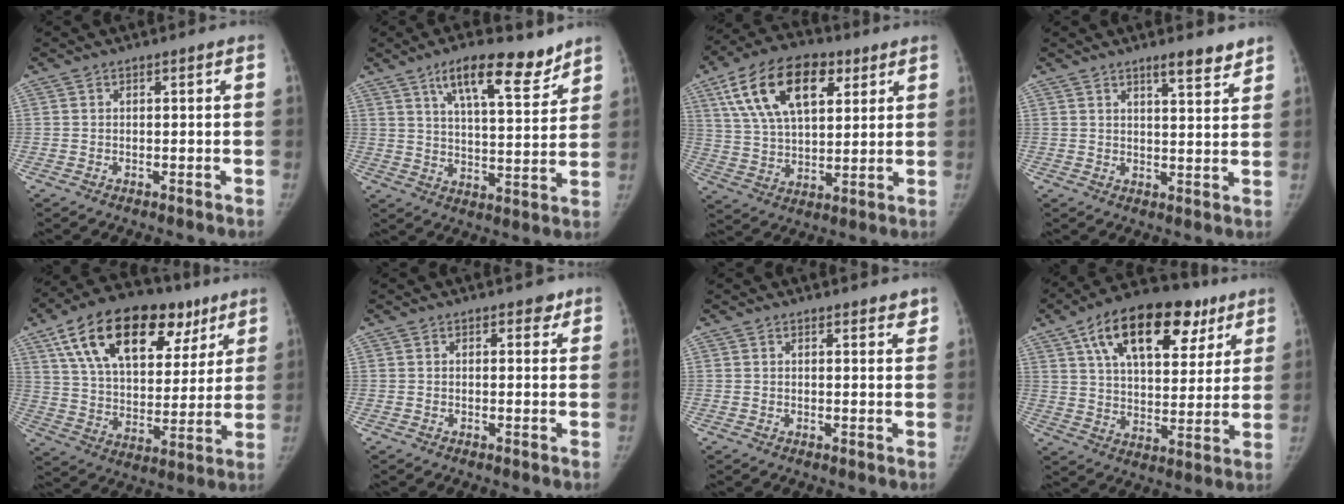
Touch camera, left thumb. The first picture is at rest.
{"total": 13.5, "force": [9.1, 4.5, 8.9], "torque": [-0.109, -0.046, 0.148]}
{"total": 19.0, "force": [8.4, 10.3, 13.5], "torque": [-0.220, -0.008, 0.149]}
{"total": 5.7, "force": [4.5, 1.1, 3.4], "torque": [-0.035, -0.032, 0.063]}
{"total": 26.9, "force": [13.9, 14.9, 17.5], "torque": [-0.254, 0.003, 0.229]}
{"total": 1.8, "force": [1.2, 1.1, 0.7], "torque": [0.010, -0.005, 0.013]}
{"total": 3.3, "force": [2.9, 1.0, 1.2], "torque": [0.003, -0.012, 0.031]}
{"total": 23.8, "force": [12.1, 12.5, 16.2], "torque": [-0.220, -0.002, 0.194]}